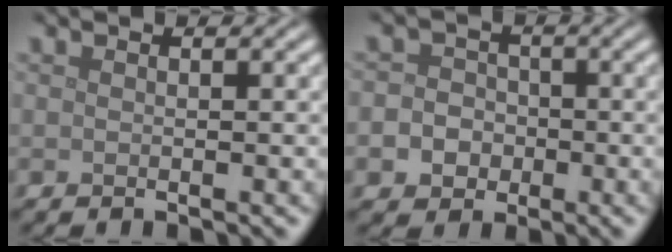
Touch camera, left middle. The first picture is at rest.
{"total": 5.0, "force": [-1.5, 4.6, 1.5], "torque": [-0.002, 0.004, -0.049]}